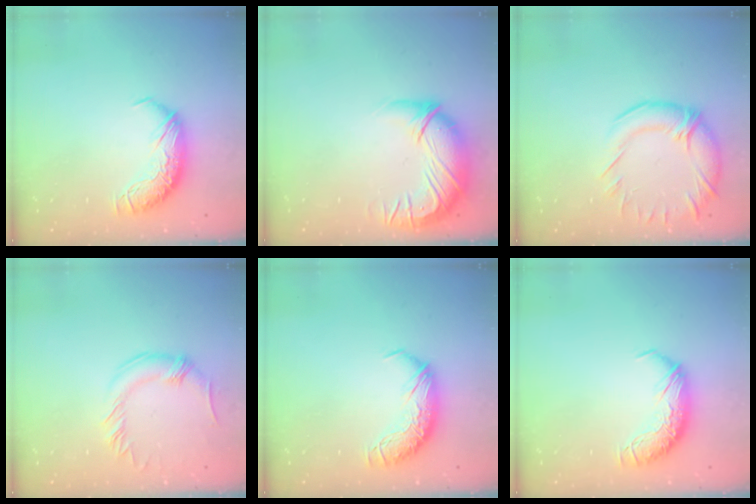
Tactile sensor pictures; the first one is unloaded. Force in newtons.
{"total": 3.0, "press": 0.1, "slide": 3.0}
{"total": 5.5, "press": 3.9, "slide": 3.9}
{"total": 0.0}
{"total": 0.0}
{"total": 0.0}